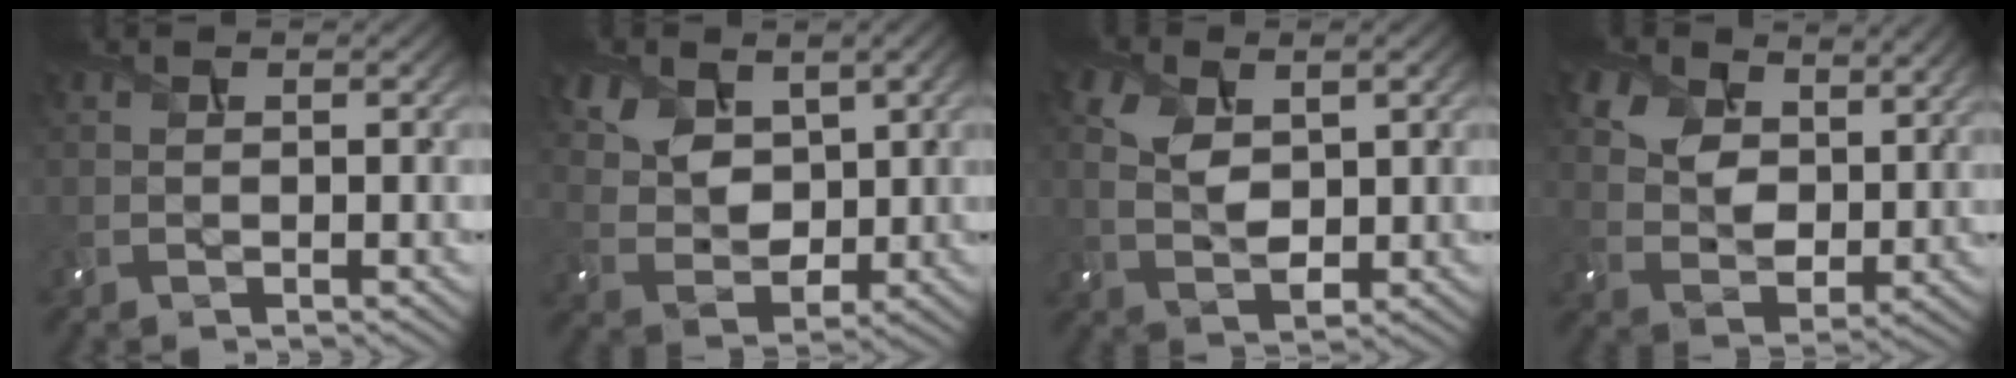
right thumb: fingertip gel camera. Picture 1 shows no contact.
{"total": 7.2, "force": [3.3, 5.0, 4.0], "torque": [-0.125, -0.013, 0.071]}
{"total": 5.1, "force": [1.4, 2.9, 4.0], "torque": [-0.089, -0.003, 0.028]}
{"total": 9.0, "force": [5.5, 5.4, 4.7], "torque": [-0.134, -0.006, 0.096]}